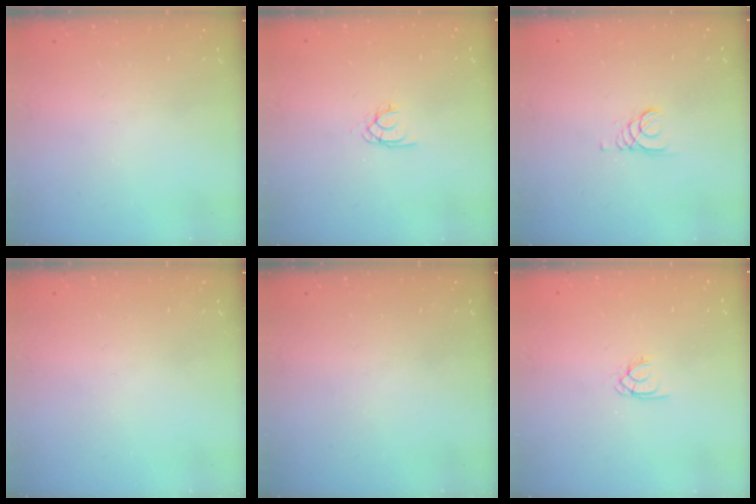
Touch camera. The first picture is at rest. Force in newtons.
{"total": 1.7, "press": 1.7, "slide": 0.2}
{"total": 1.2, "press": 1.2, "slide": 0.1}
{"total": 0.0}
{"total": 0.0}
{"total": 1.4, "press": 1.4, "slide": 0.3}